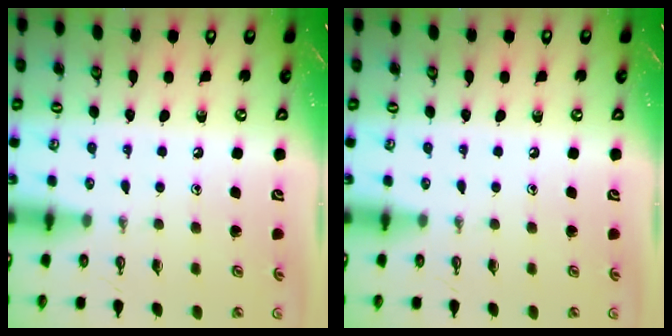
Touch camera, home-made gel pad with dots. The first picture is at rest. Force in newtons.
{"total": 0.0}